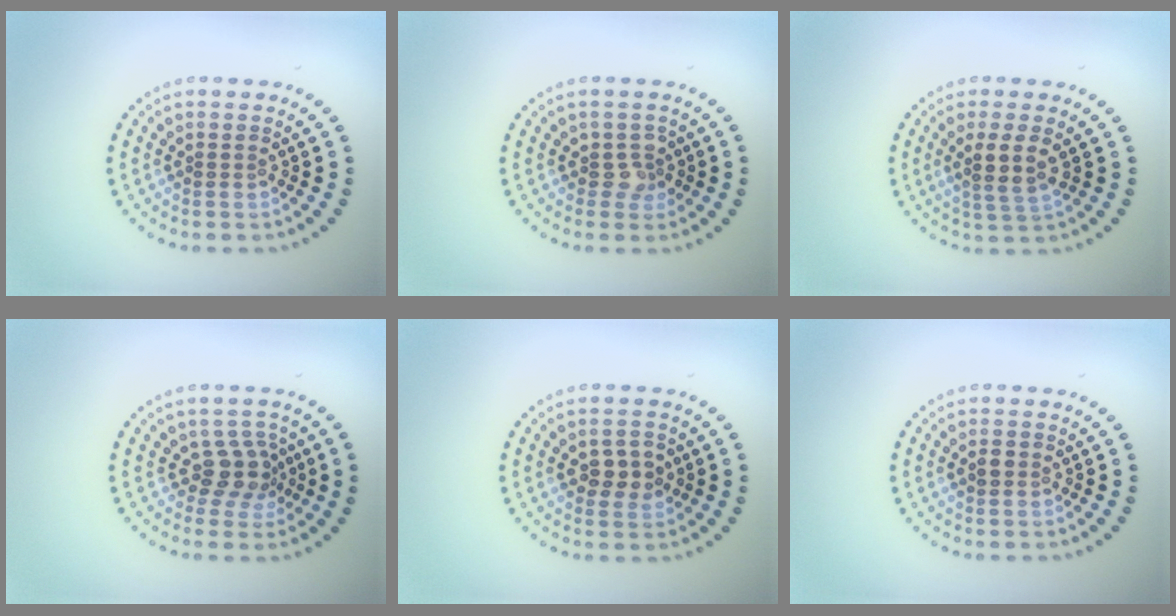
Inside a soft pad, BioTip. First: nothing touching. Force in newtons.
{"total": 1.8, "press": 1.4, "slide": 1.1}
{"total": 2.8, "press": 2.4, "slide": 1.6}
{"total": 2.7, "press": 2.0, "slide": 1.8}
{"total": 2.6, "press": 2.6, "slide": 0.2}
{"total": 1.0, "press": 1.0, "slide": 0.2}